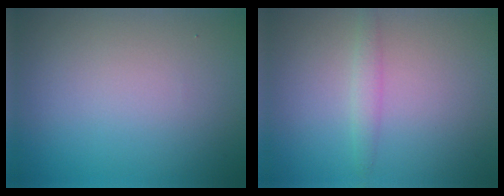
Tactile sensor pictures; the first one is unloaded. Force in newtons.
{"total": 1.3, "press": 1.3, "slide": 0.1}